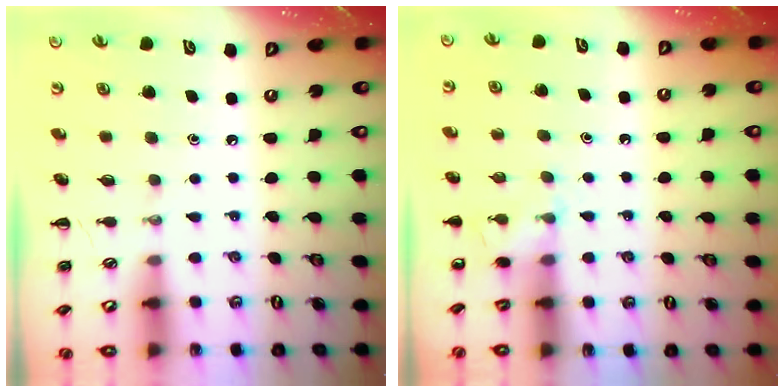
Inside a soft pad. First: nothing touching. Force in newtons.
{"total": 5.3, "press": 5.0, "slide": 1.5}